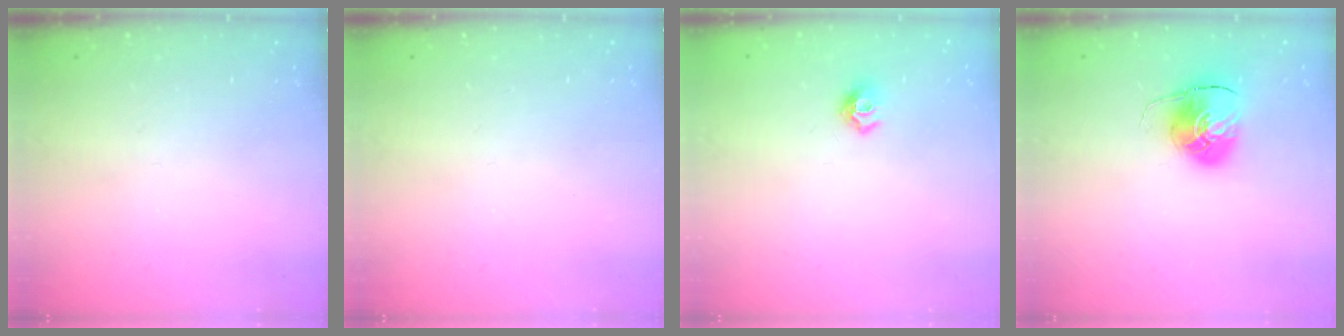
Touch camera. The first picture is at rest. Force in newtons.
{"total": 0.0}
{"total": 7.2, "press": 7.2, "slide": 0.7}
{"total": 8.6, "press": 8.6, "slide": 0.6}